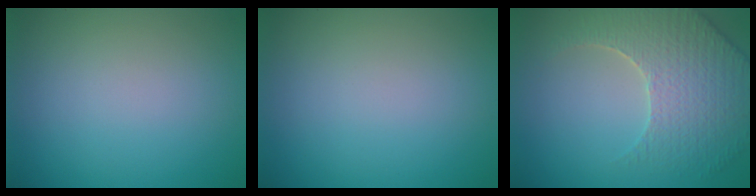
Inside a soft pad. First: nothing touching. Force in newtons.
{"total": 0.0}
{"total": 5.1, "press": 4.7, "slide": 2.1}